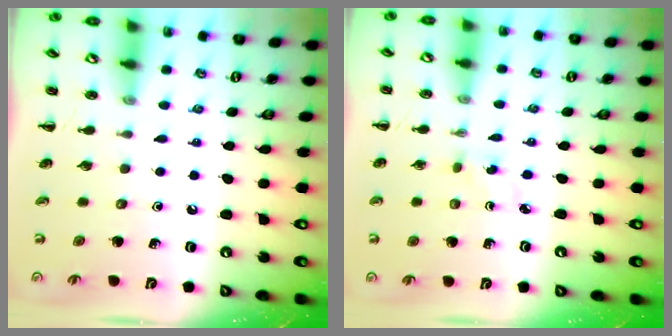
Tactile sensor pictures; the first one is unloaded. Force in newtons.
{"total": 1.8, "press": 1.6, "slide": 0.7}